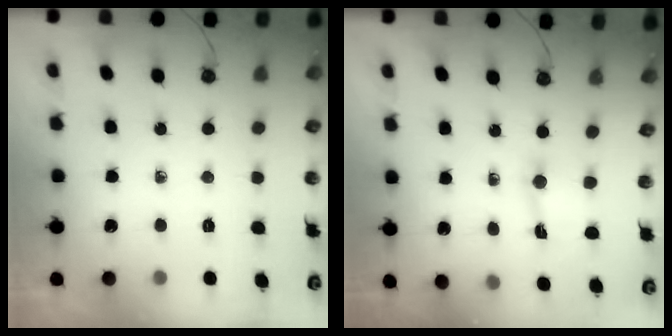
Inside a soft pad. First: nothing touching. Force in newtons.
{"total": 1.8, "press": 1.7, "slide": 0.5}